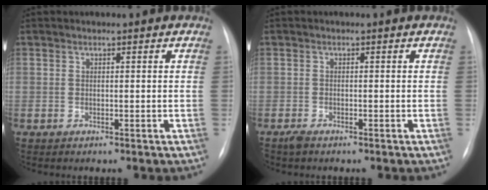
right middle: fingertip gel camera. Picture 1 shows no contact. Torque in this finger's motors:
{"motor_torque": [-0.07, -0.06, 0.01, 0.00]}